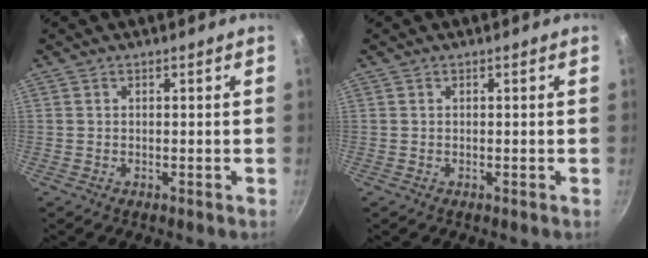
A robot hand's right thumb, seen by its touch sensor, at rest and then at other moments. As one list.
[{"total": 0.0}]